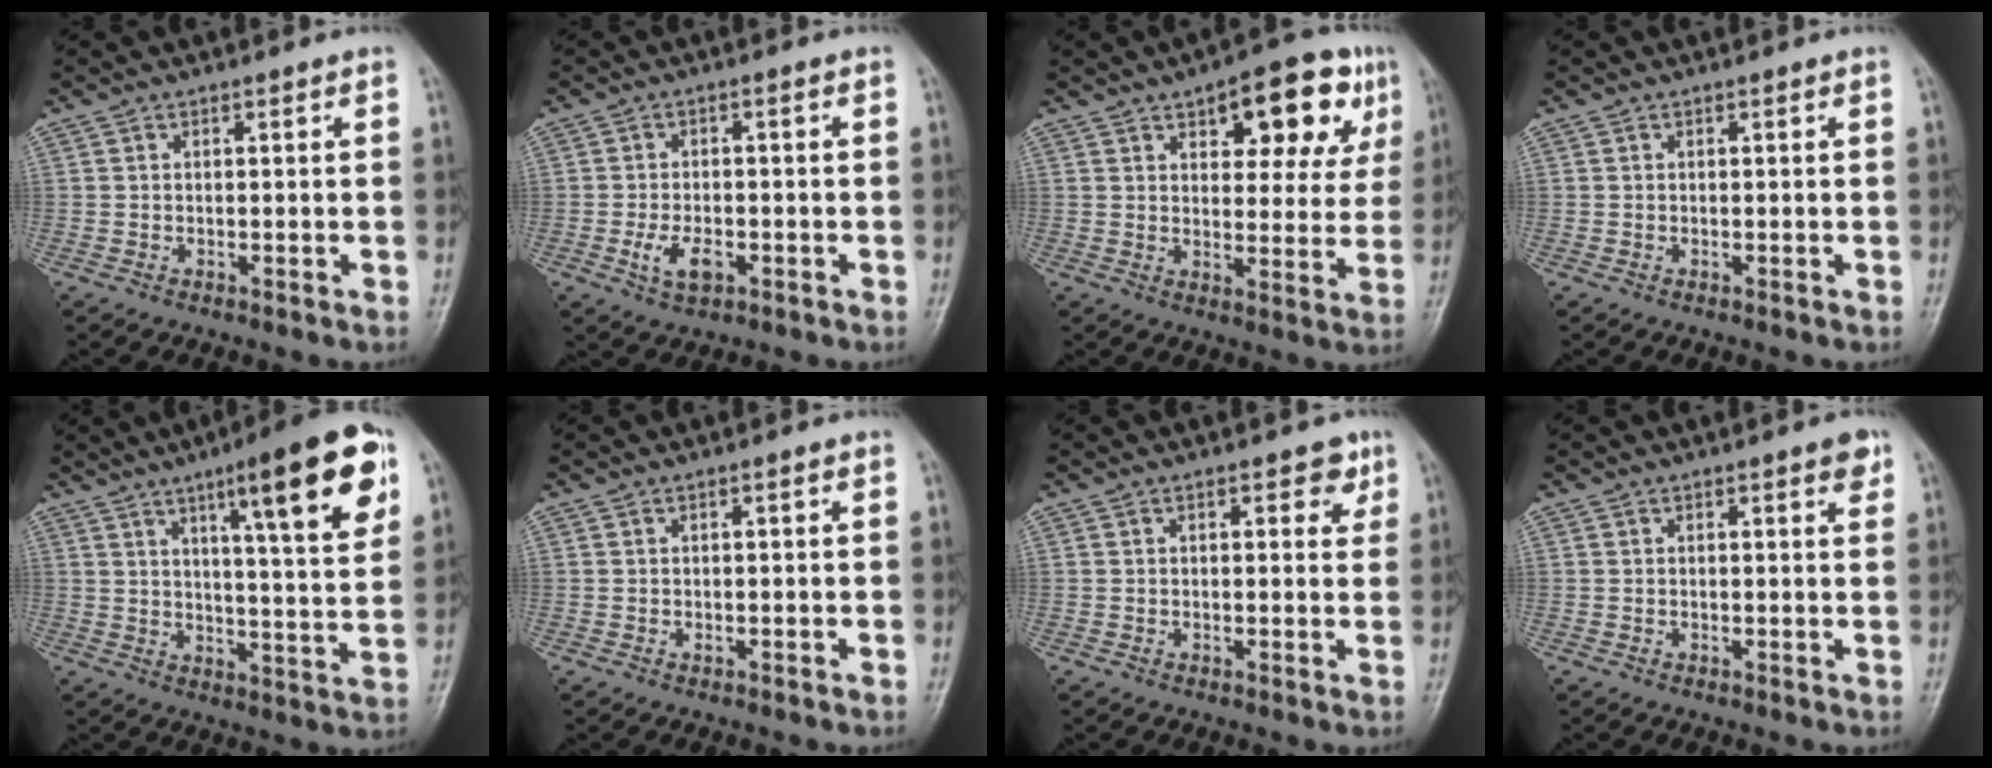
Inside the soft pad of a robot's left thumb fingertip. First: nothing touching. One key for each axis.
{"total": 5.1, "fx": -1.9, "fy": 2.7, "fz": 3.8, "tx": -0.071, "ty": 0.007, "tz": -0.030}
{"total": 15.5, "fx": 7.4, "fy": 6.9, "fz": 11.7, "tx": -0.105, "ty": -0.010, "tz": 0.094}
{"total": 0.0}
{"total": 18.1, "fx": 8.8, "fy": 3.3, "fz": 15.4, "tx": -0.200, "ty": -0.030, "tz": 0.124}
{"total": 0.8, "fx": 0.1, "fy": 0.2, "fz": 0.7, "tx": -0.014, "ty": 0.005, "tz": 0.006}
{"total": 3.4, "fx": 1.7, "fy": 1.8, "fz": 2.3, "tx": -0.008, "ty": -0.005, "tz": 0.016}
{"total": 2.3, "fx": 1.4, "fy": 0.6, "fz": 1.7, "tx": -0.017, "ty": -0.005, "tz": 0.014}